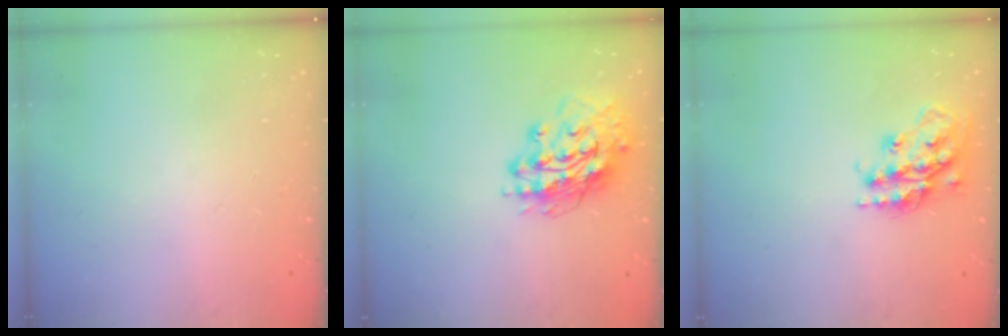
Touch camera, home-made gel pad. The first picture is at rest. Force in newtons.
{"total": 15.2, "press": 15.1, "slide": 1.6}
{"total": 17.6, "press": 17.5, "slide": 1.3}